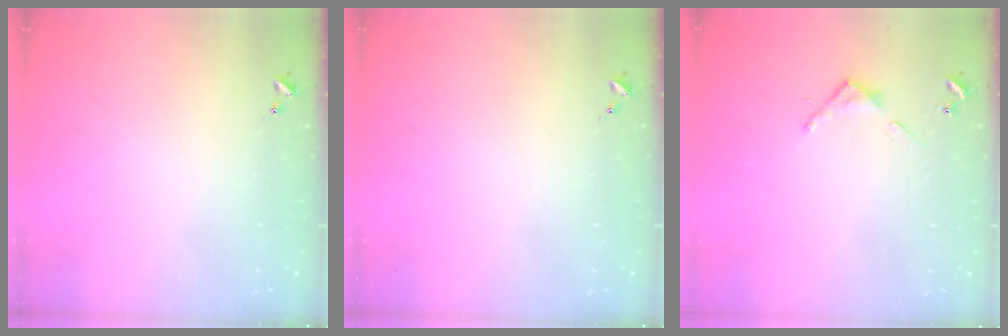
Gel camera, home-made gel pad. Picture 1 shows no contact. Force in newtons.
{"total": 0.0}
{"total": 3.7, "press": 3.7, "slide": 0.2}